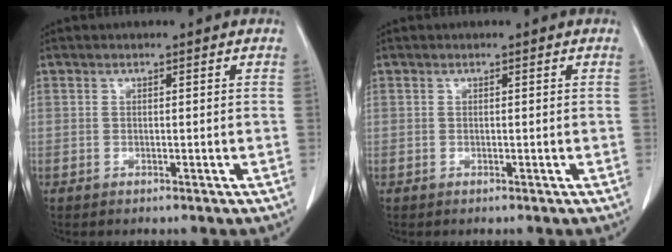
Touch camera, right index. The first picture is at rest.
{"total": 0.0}